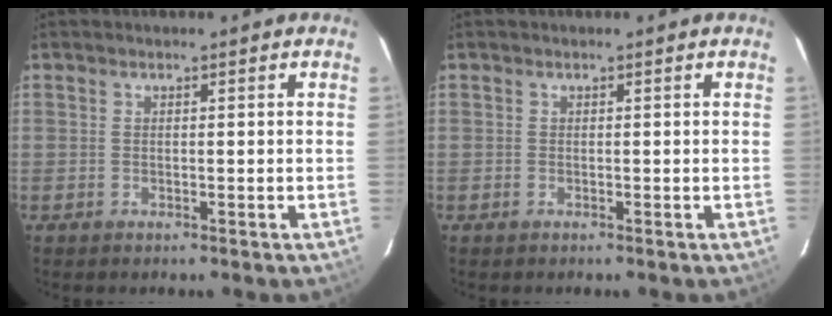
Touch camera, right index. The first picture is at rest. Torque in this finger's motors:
{"motor_torque": [-0.02, 0.02, -0.15, -0.06]}